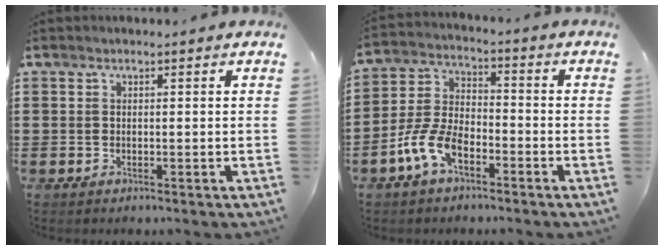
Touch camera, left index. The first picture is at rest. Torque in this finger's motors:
{"motor_torque": [1.27, 0.87, 0.32, 0.08]}